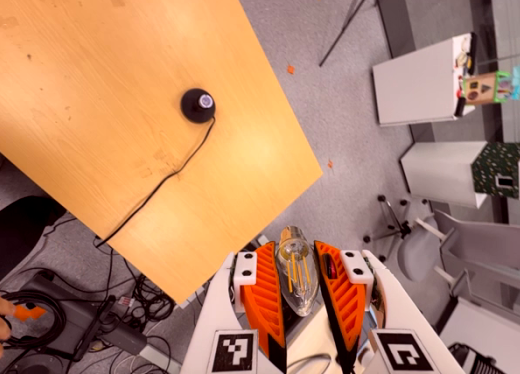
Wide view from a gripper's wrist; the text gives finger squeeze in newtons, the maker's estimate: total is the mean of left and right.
{"total": 8.4, "left": 7.6, "right": 9.3}